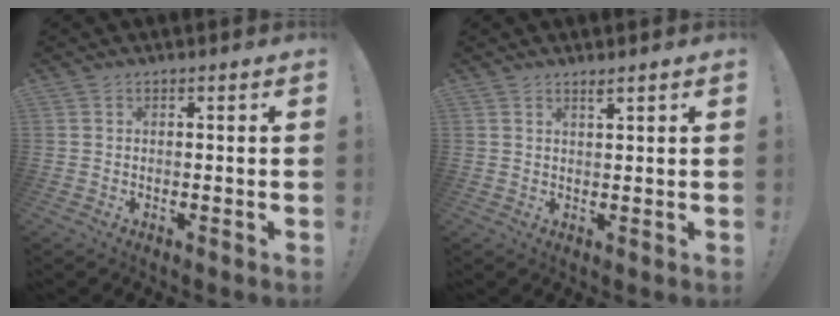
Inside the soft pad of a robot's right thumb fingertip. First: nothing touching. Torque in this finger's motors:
{"motor_torque": [0.13, -0.20, -0.20, -0.10, 0.06]}